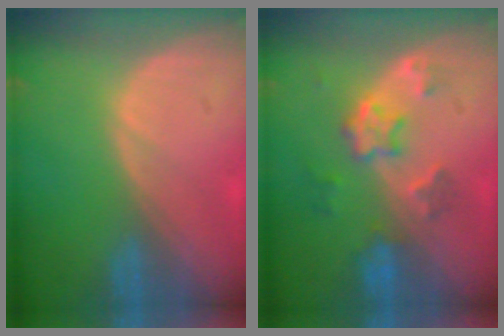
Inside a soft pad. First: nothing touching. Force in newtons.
{"total": 6.1, "press": 5.5, "slide": 2.7}